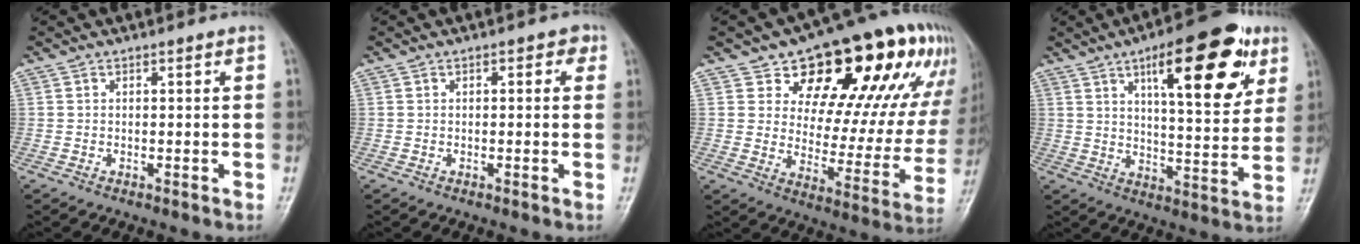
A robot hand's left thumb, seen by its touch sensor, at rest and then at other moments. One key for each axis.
{"total": 2.2, "fx": 0.7, "fy": 1.2, "fz": 1.7, "tx": -0.005, "ty": 0.004, "tz": -0.001}
{"total": 25.6, "fx": 13.9, "fy": 12.7, "fz": 17.2, "tx": -0.182, "ty": -0.027, "tz": 0.201}
{"total": 20.0, "fx": 9.2, "fy": 6.9, "fz": 16.4, "tx": -0.195, "ty": -0.027, "tz": 0.131}